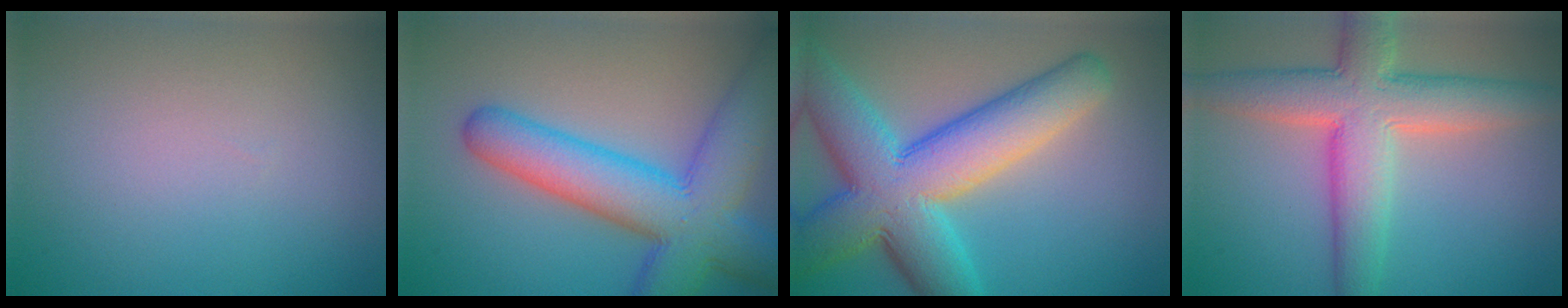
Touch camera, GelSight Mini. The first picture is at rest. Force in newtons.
{"total": 10.1, "press": 10.0, "slide": 0.5}
{"total": 11.6, "press": 11.6, "slide": 0.4}
{"total": 8.1, "press": 8.0, "slide": 0.7}